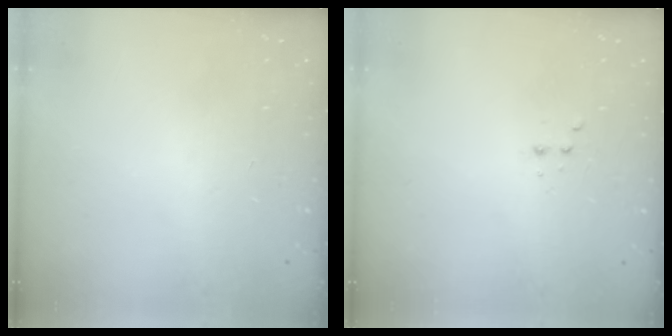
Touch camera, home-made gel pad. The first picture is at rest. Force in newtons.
{"total": 2.5, "press": 2.4, "slide": 0.5}